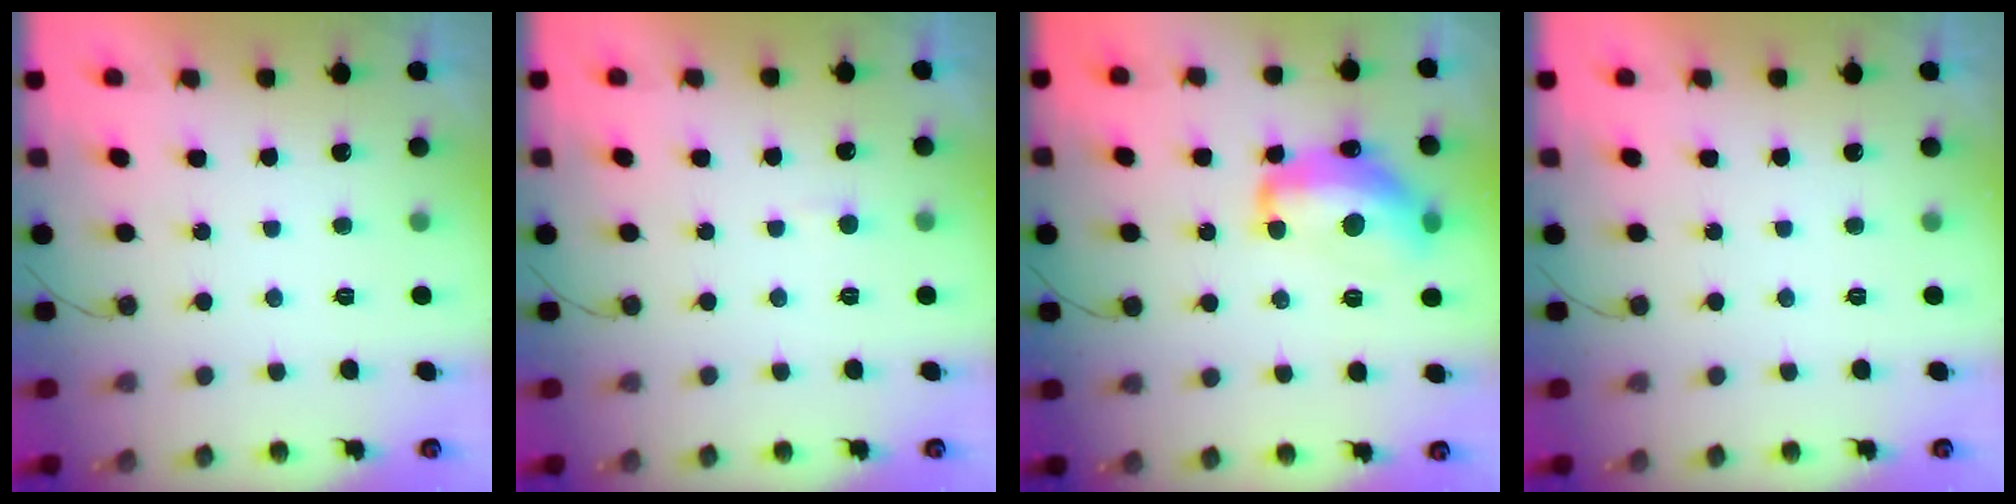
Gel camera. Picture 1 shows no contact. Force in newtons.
{"total": 2.3, "press": 2.3, "slide": 0.3}
{"total": 15.1, "press": 15.1, "slide": 0.9}
{"total": 0.0}